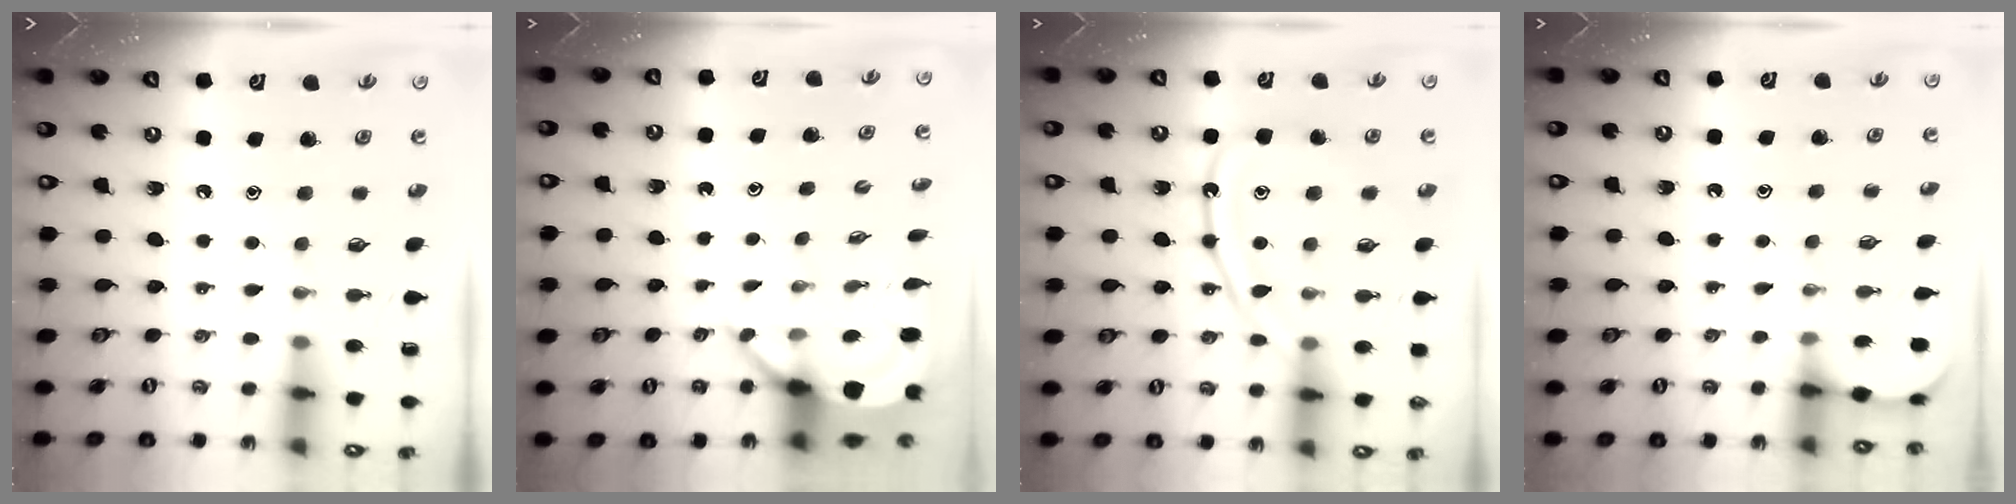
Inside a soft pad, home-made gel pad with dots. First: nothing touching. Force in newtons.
{"total": 5.2, "press": 5.1, "slide": 0.5}
{"total": 13.2, "press": 13.2, "slide": 1.2}
{"total": 2.4, "press": 2.4, "slide": 0.2}